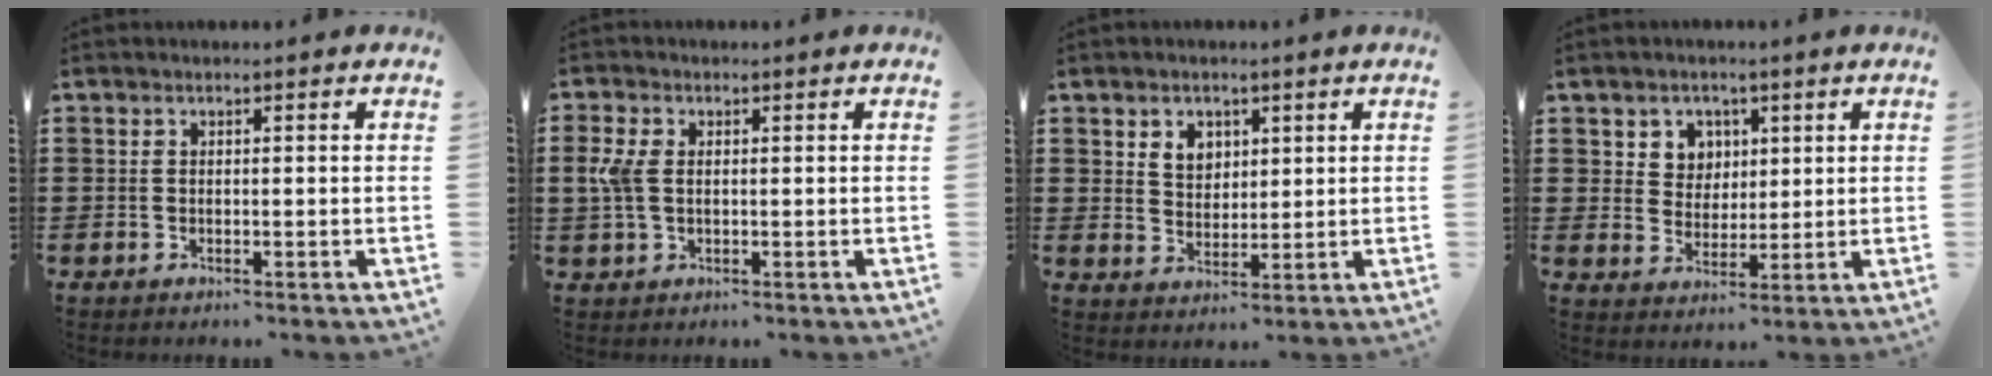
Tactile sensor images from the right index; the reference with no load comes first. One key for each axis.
{"total": 4.1, "fx": 0.3, "fy": 2.6, "fz": 3.1, "tx": -0.088, "ty": 0.001, "tz": -0.002}
{"total": 3.9, "fx": 2.1, "fy": 3.0, "fz": 1.4, "tx": -0.039, "ty": 0.012, "tz": 0.038}
{"total": 4.6, "fx": 2.0, "fy": 4.1, "fz": 0.8, "tx": -0.030, "ty": 0.010, "tz": 0.035}